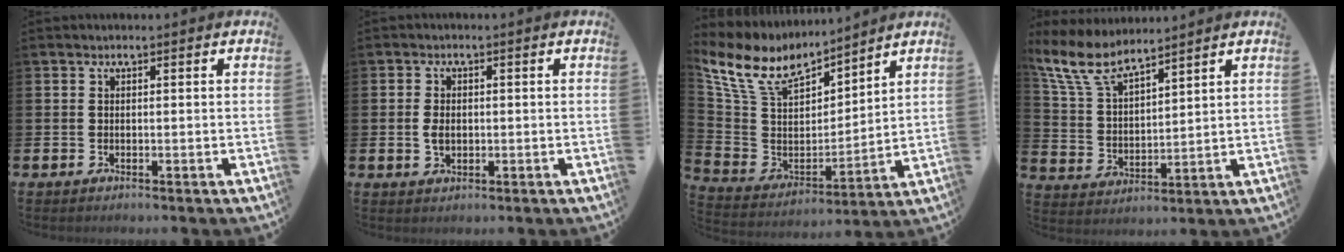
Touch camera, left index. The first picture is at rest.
{"total": 2.6, "force": [-0.1, 1.8, 1.9], "torque": [-0.030, 0.004, -0.004]}
{"total": 11.3, "force": [9.3, 5.0, 3.9], "torque": [-0.129, -0.054, 0.171]}
{"total": 7.8, "force": [7.1, 1.9, 2.9], "torque": [-0.087, -0.030, 0.128]}